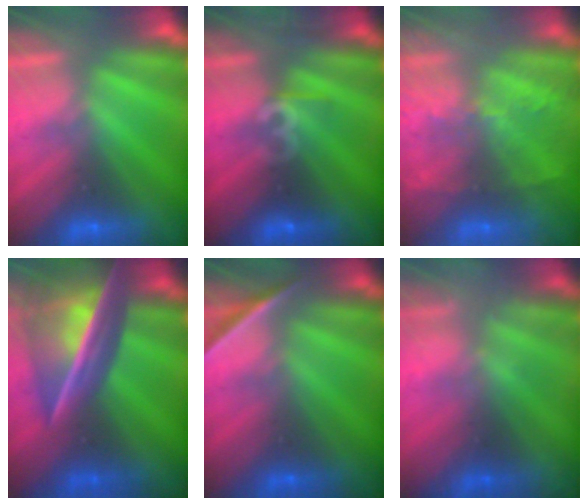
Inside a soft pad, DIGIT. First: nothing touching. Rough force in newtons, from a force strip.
{"total": 3.3}
{"total": 7.5}
{"total": 7.6}
{"total": 1.7}
{"total": 1.6}